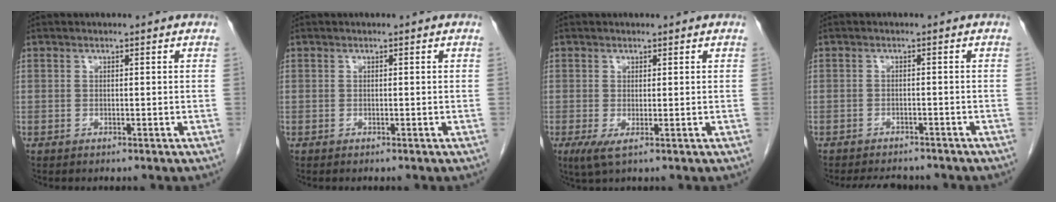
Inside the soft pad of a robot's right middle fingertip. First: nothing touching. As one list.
[{"total": 0.0}, {"total": 2.2, "force": [-0.5, 0.4, 2.2], "torque": [-0.045, -0.009, -0.002]}, {"total": 6.3, "force": [-5.7, 2.0, 1.8], "torque": [-0.026, -0.004, -0.074]}]